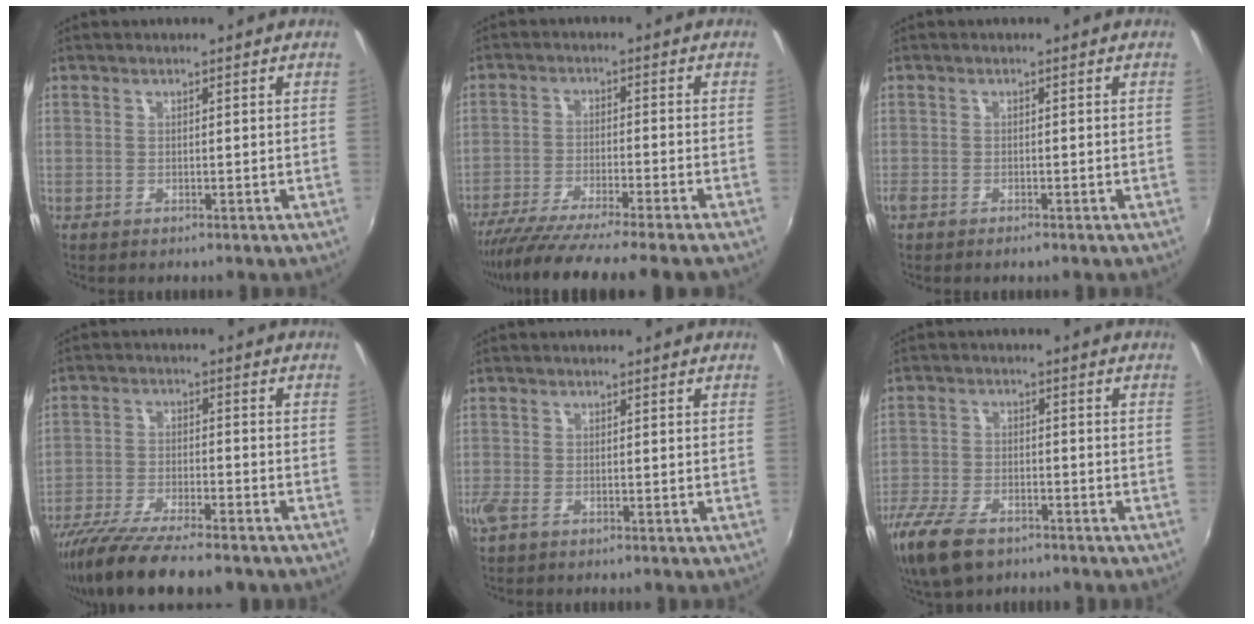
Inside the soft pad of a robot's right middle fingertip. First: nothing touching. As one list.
[{"total": 13.2, "force": [-11.5, -1.6, 6.2], "torque": [-0.123, -0.040, -0.188]}, {"total": 1.9, "force": [-1.5, 0.8, 0.9], "torque": [-0.025, -0.005, -0.030]}, {"total": 15.4, "force": [-12.6, 2.9, 8.4], "torque": [-0.172, -0.042, -0.214]}, {"total": 2.6, "force": [-1.4, 1.3, 1.7], "torque": [-0.038, -0.008, -0.028]}, {"total": 13.3, "force": [-9.0, 6.4, 7.4], "torque": [-0.187, -0.036, -0.168]}]